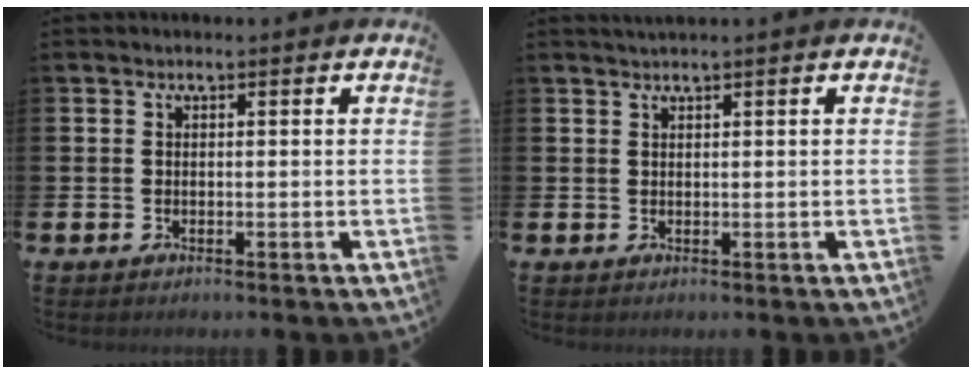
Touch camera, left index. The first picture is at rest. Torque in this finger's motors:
{"motor_torque": [-0.06, 0.05, -0.02, 0.00]}